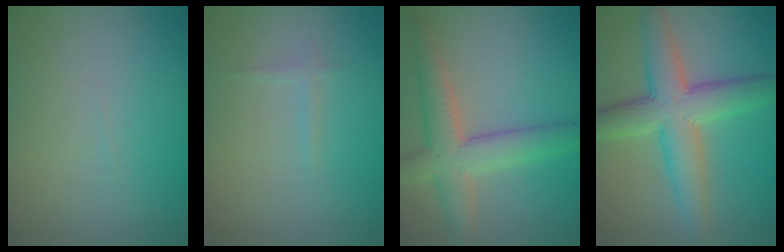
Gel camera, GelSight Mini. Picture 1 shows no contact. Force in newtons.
{"total": 0.6, "press": 0.6, "slide": 0.0}
{"total": 5.1, "press": 5.1, "slide": 0.3}
{"total": 6.4, "press": 6.4, "slide": 0.2}